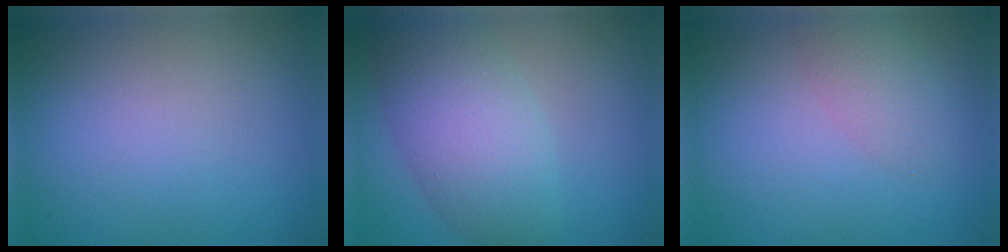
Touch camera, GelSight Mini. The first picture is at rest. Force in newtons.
{"total": 6.7, "press": 6.7, "slide": 0.3}
{"total": 2.6, "press": 2.6, "slide": 0.1}